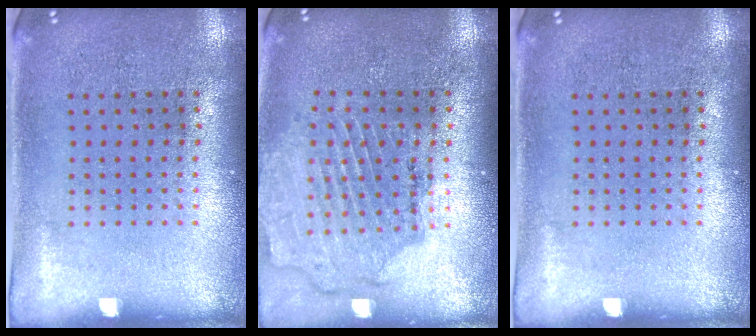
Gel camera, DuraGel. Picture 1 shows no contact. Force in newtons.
{"total": 1.6, "press": 1.6, "slide": 0.3}
{"total": 0.0}